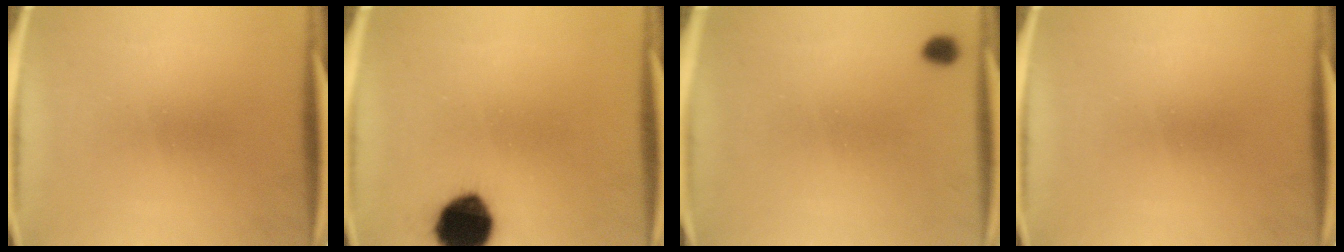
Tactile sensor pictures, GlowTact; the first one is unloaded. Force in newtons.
{"total": 13.9}
{"total": 2.9}
{"total": 0.0}